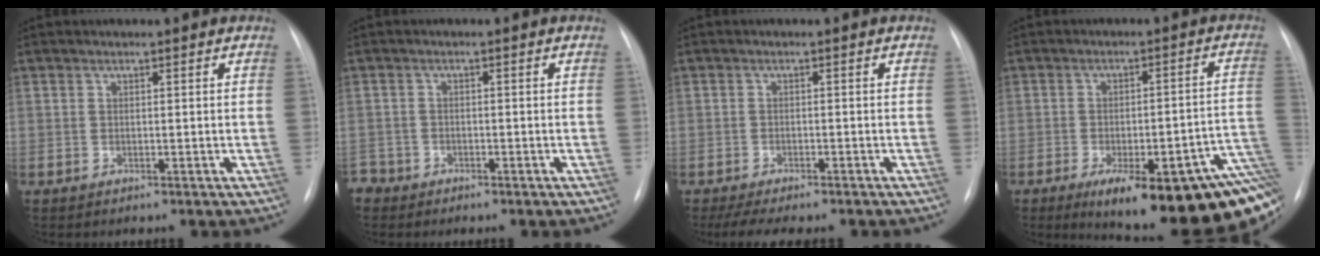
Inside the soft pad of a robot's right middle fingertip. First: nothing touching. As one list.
[{"total": 2.6, "force": [-1.9, 1.7, -0.3], "torque": [0.003, 0.006, -0.038]}, {"total": 7.9, "force": [-6.5, 2.3, 3.8], "torque": [-0.053, -0.005, -0.091]}, {"total": 23.7, "force": [-13.7, 6.0, 18.3], "torque": [-0.137, 0.014, -0.164]}]